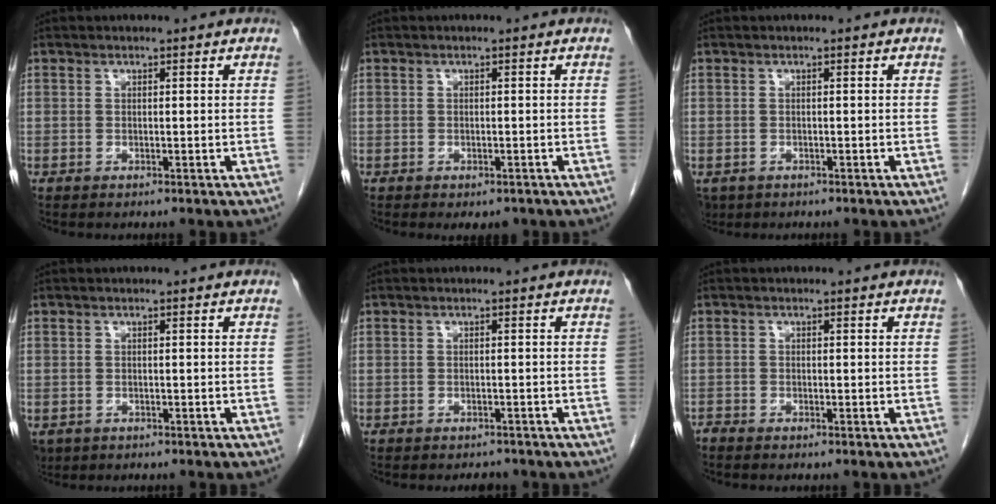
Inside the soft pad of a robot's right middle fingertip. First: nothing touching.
{"total": 2.2, "force": [-1.5, 1.2, 1.1], "torque": [-0.007, -0.001, -0.012]}
{"total": 3.4, "force": [-2.0, 2.5, 1.1], "torque": [-0.020, -0.003, -0.030]}
{"total": 2.9, "force": [-1.5, 2.2, 1.0], "torque": [-0.020, -0.003, -0.021]}
{"total": 2.1, "force": [-1.9, 0.9, 0.4], "torque": [-0.008, -0.002, -0.025]}
{"total": 0.5, "force": [-0.5, 0.0, 0.0], "torque": [-0.005, -0.003, -0.011]}